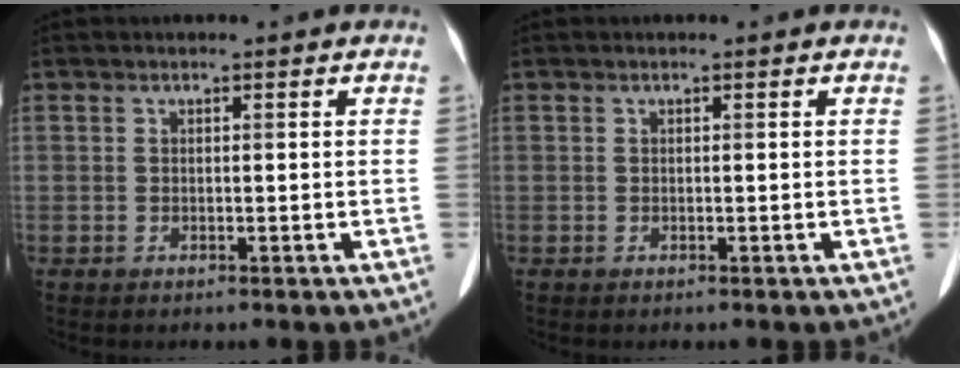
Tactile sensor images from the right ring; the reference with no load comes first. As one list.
[{"total": 0.0}]